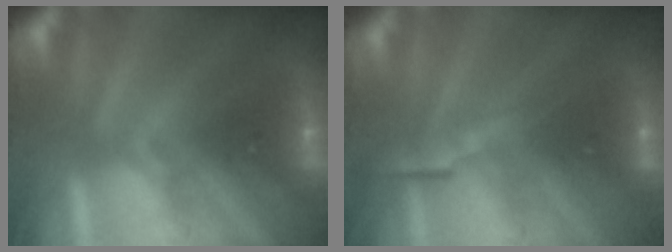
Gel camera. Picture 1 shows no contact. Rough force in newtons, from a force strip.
{"total": 2.6}